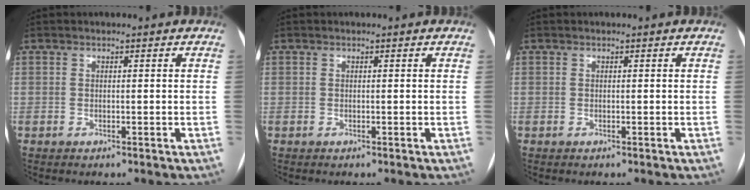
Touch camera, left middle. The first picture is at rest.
{"total": 0.0}
{"total": 0.0}